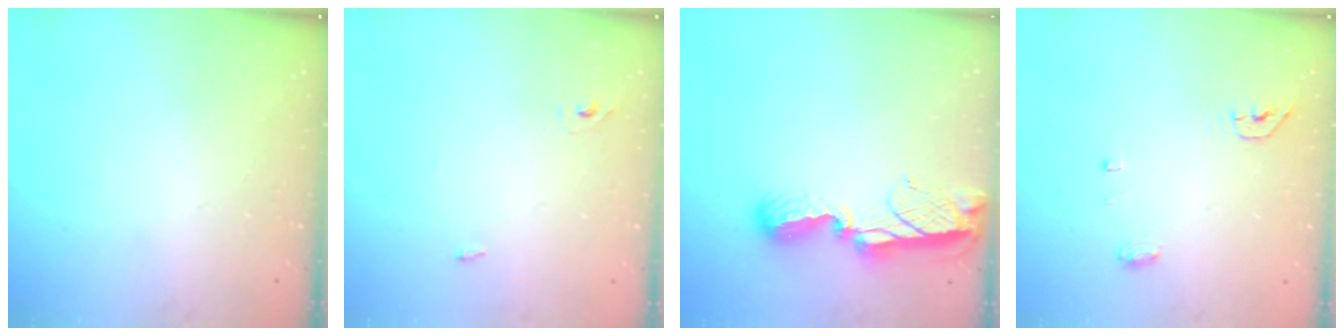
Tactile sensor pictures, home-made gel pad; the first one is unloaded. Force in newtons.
{"total": 2.3, "press": 2.1, "slide": 1.0}
{"total": 9.6, "press": 9.6, "slide": 1.2}
{"total": 4.3, "press": 4.2, "slide": 1.0}